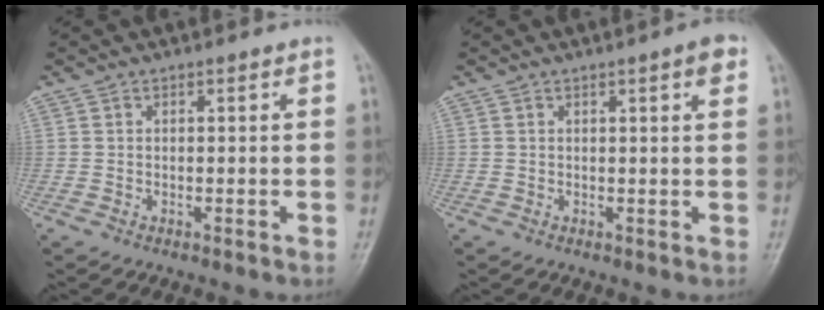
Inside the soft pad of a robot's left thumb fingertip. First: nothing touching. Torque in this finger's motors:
{"motor_torque": [0.70, 0.40, 0.42, -0.04, 0.00]}